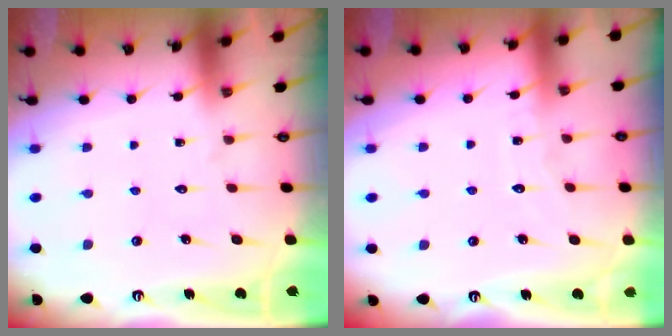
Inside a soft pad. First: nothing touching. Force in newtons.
{"total": 4.1, "press": 4.1, "slide": 0.5}